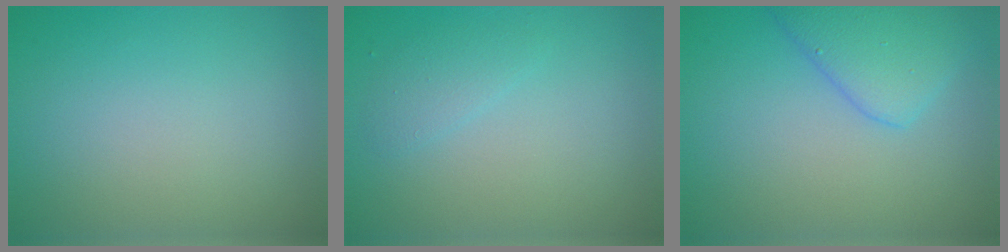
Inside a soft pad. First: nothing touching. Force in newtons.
{"total": 1.3, "press": 1.3, "slide": 0.0}
{"total": 4.4, "press": 4.4, "slide": 0.0}